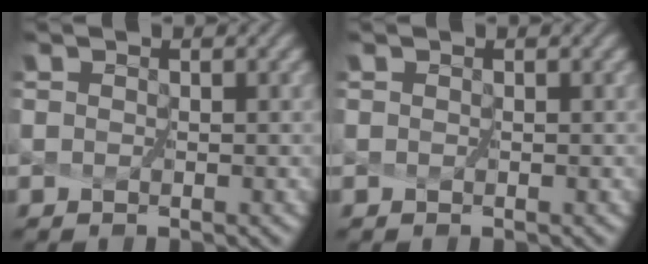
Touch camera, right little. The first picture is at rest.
{"total": 0.0}